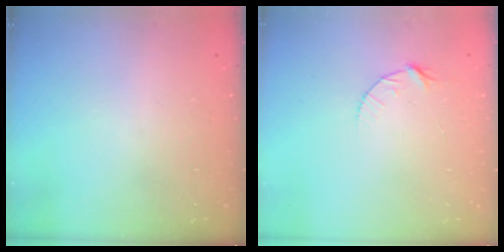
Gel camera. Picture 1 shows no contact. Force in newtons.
{"total": 5.5, "press": 5.4, "slide": 0.6}